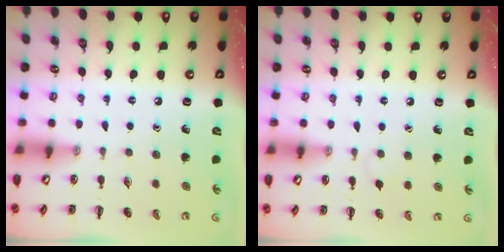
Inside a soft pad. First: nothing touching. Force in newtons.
{"total": 2.6, "press": 2.4, "slide": 1.1}